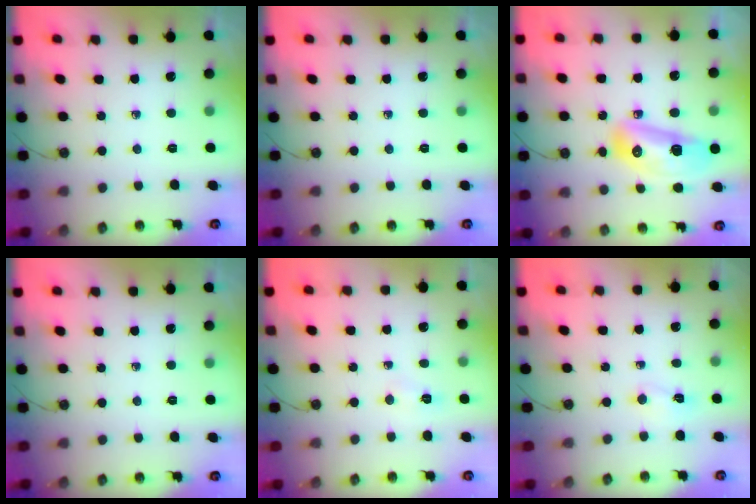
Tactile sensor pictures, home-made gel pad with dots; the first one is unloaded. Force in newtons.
{"total": 0.0}
{"total": 14.7, "press": 14.6, "slide": 2.0}
{"total": 0.0}
{"total": 2.5, "press": 2.4, "slide": 0.4}
{"total": 2.7, "press": 2.7, "slide": 0.5}